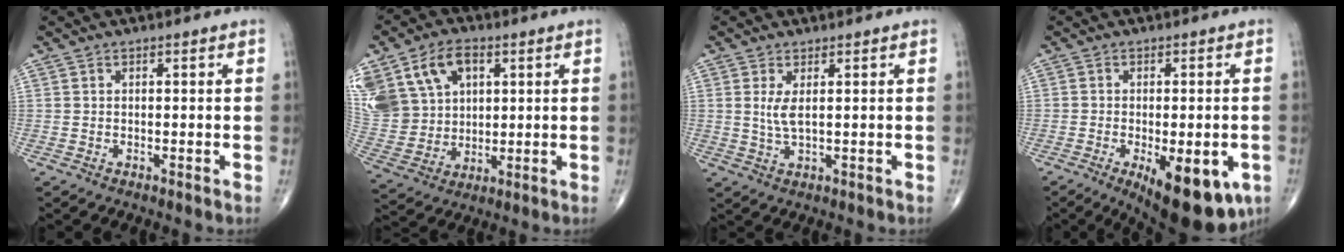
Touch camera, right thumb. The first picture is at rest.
{"total": 19.8, "force": [7.7, 14.4, 11.1], "torque": [-0.242, 0.018, 0.165]}
{"total": 3.3, "force": [0.8, 0.9, 3.0], "torque": [-0.068, -0.010, 0.022]}
{"total": 15.0, "force": [-5.9, 6.0, 12.4], "torque": [-0.135, -0.006, -0.069]}